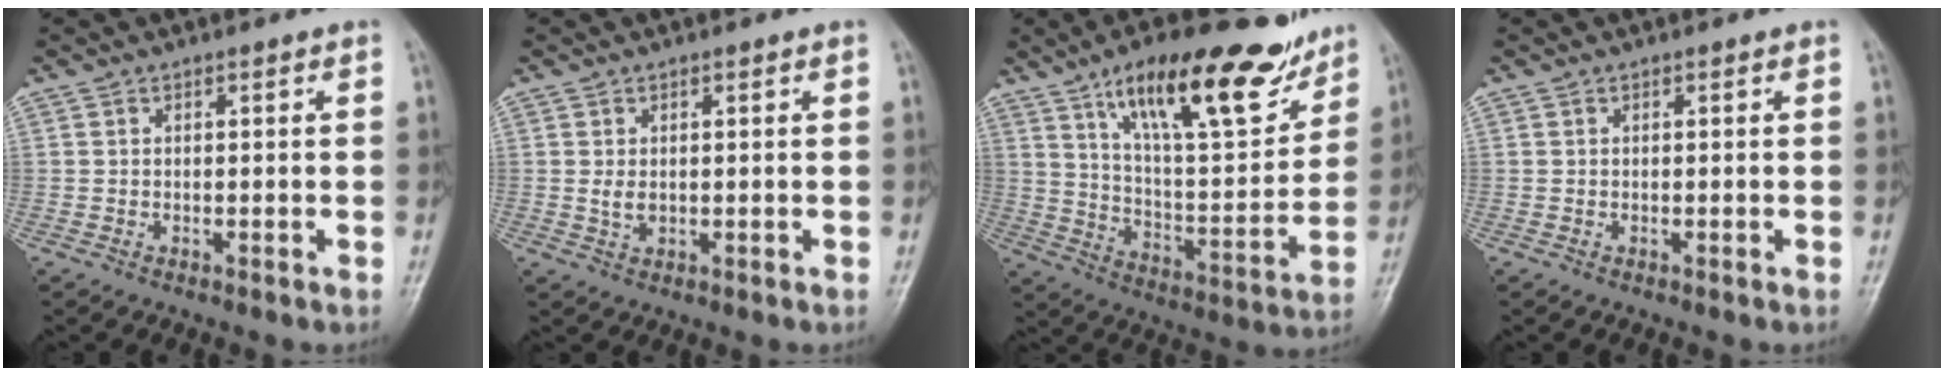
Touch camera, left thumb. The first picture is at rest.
{"total": 2.3, "force": [0.4, 1.5, 1.8], "torque": [-0.027, -0.005, 0.009]}
{"total": 22.9, "force": [14.3, 7.6, 16.2], "torque": [-0.213, -0.059, 0.237]}
{"total": 0.0}